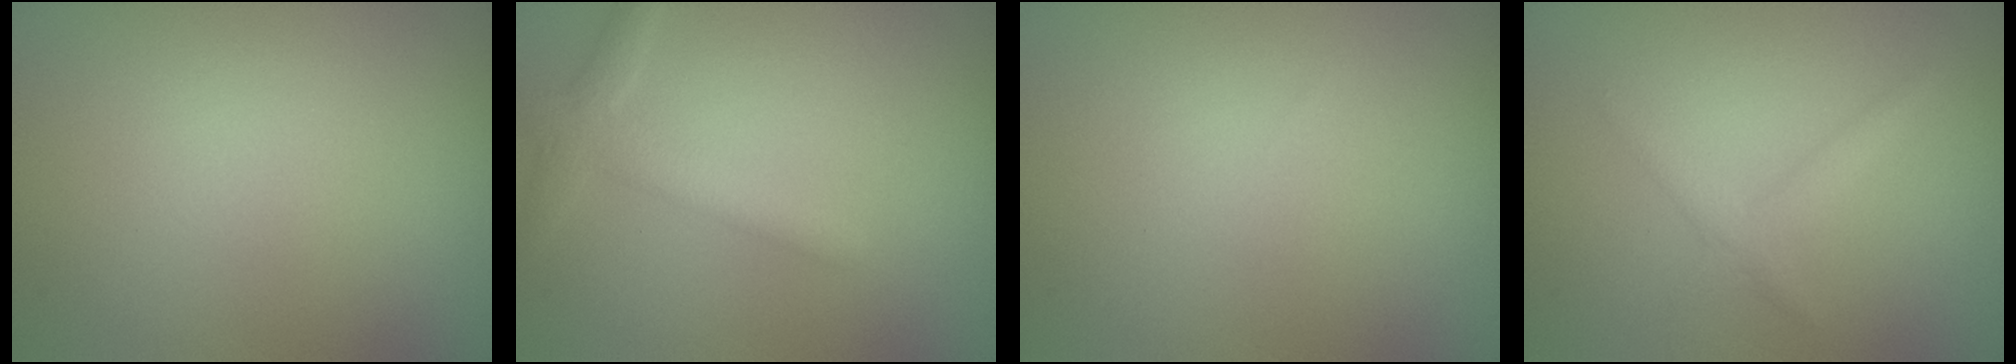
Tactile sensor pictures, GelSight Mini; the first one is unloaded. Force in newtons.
{"total": 2.5, "press": 2.5, "slide": 0.1}
{"total": 0.0}
{"total": 1.4, "press": 1.4, "slide": 0.0}